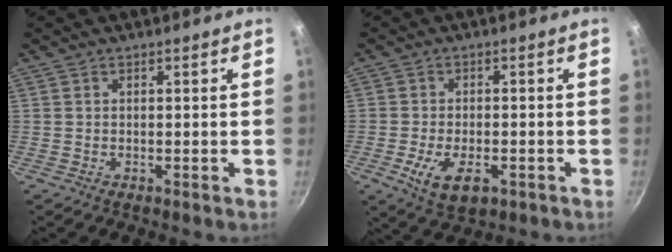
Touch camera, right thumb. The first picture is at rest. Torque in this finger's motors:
{"motor_torque": [-0.27, 0.53, 0.32, 0.13, 0.07]}